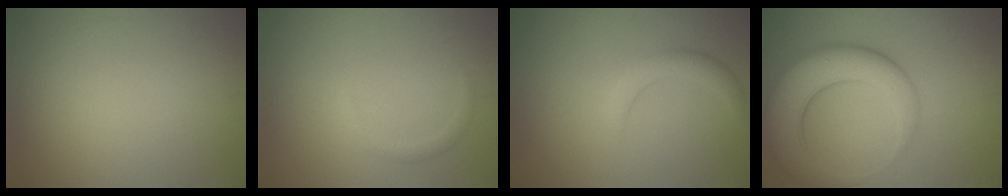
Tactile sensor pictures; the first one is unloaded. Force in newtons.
{"total": 1.0, "press": 1.0, "slide": 0.1}
{"total": 1.9, "press": 1.9, "slide": 0.2}
{"total": 7.7, "press": 7.7, "slide": 0.6}